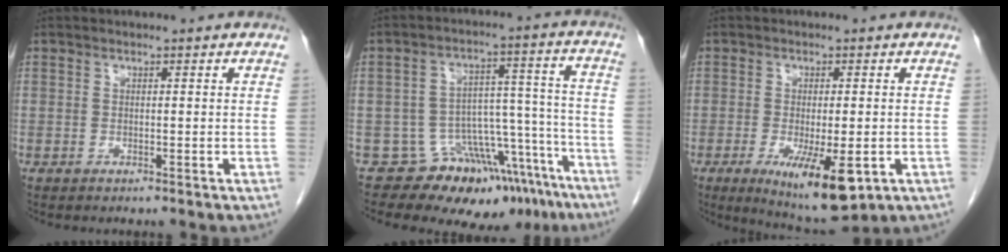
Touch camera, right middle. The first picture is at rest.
{"total": 14.1, "force": [-11.4, 7.1, 4.4], "torque": [-0.017, 0.081, -0.152]}
{"total": 9.9, "force": [-3.8, 2.7, 8.8], "torque": [-0.136, -0.023, -0.047]}